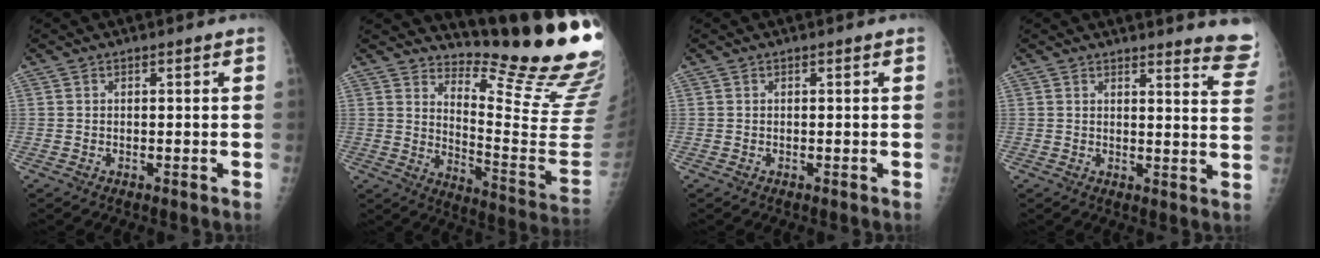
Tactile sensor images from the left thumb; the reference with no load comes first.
{"total": 20.8, "force": [18.0, 2.4, 10.1], "torque": [-0.117, -0.202, 0.237]}
{"total": 0.0}
{"total": 9.2, "force": [9.1, 0.0, 1.2], "torque": [0.008, -0.111, 0.076]}